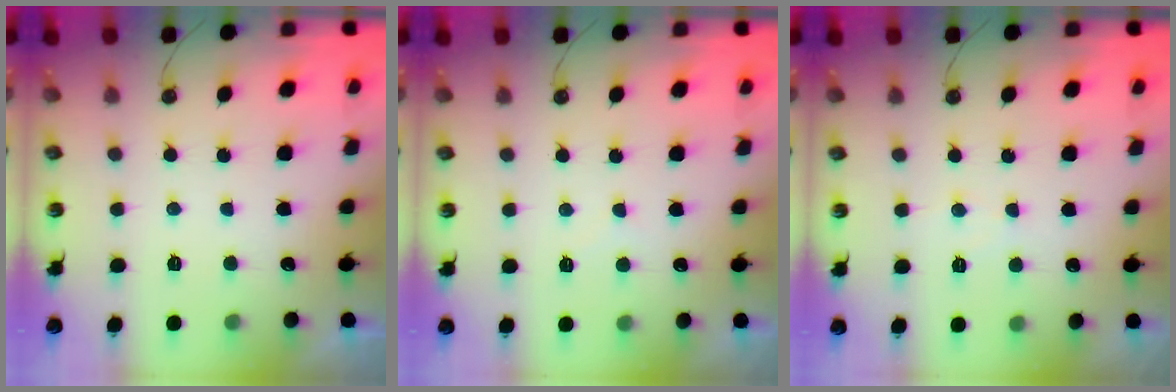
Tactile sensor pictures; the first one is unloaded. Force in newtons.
{"total": 3.5, "press": 3.5, "slide": 0.5}
{"total": 4.2, "press": 4.2, "slide": 0.7}